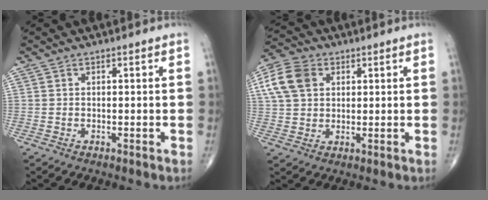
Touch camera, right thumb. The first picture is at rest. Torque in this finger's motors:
{"motor_torque": [0.04, 0.17, 0.09, -0.09, 0.02]}